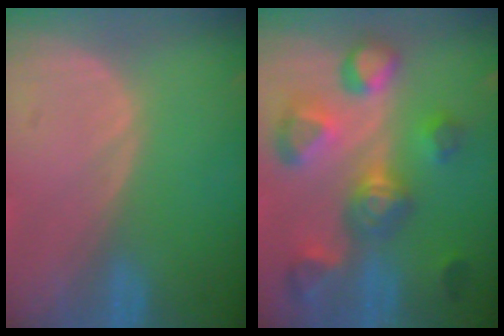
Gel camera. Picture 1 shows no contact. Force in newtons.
{"total": 9.5, "press": 9.4, "slide": 1.2}